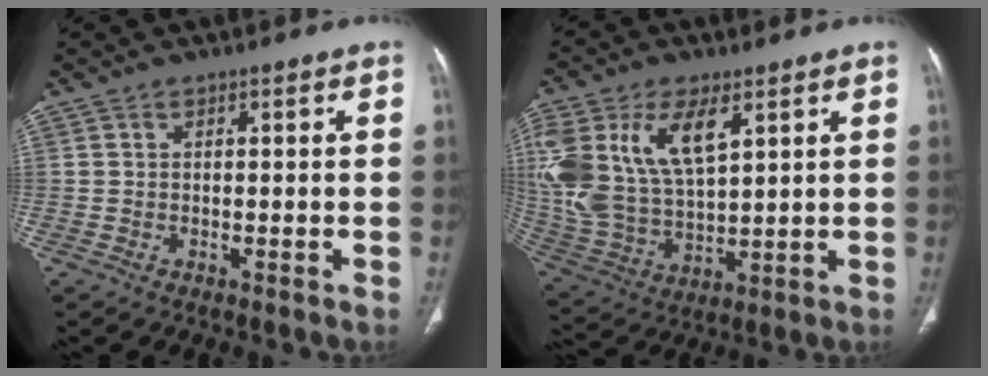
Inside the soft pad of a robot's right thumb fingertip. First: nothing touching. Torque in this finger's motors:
{"motor_torque": [0.97, 1.40, 1.79, 0.88, 0.49]}